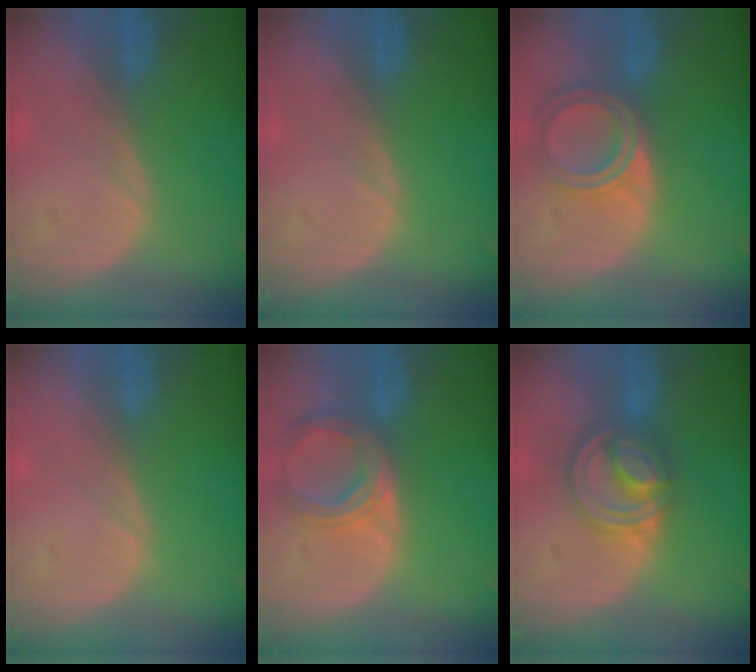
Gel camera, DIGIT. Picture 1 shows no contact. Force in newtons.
{"total": 0.0}
{"total": 6.4, "press": 5.7, "slide": 2.8}
{"total": 0.0}
{"total": 6.9, "press": 6.3, "slide": 2.6}
{"total": 8.1, "press": 6.9, "slide": 4.2}